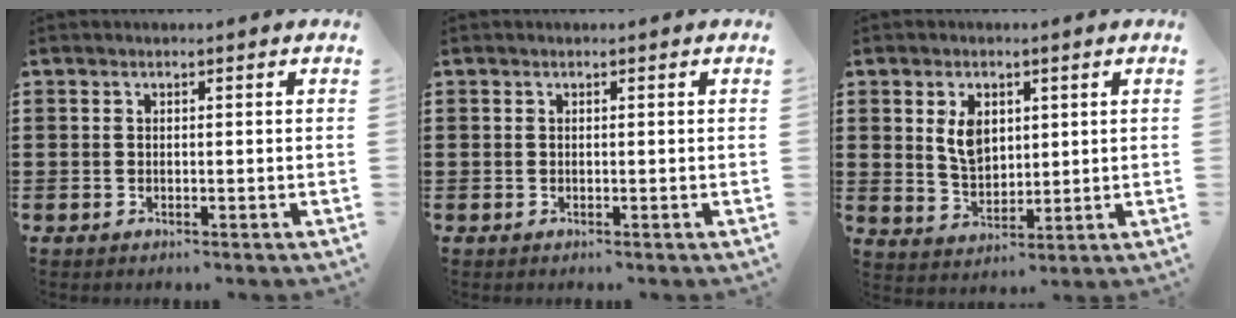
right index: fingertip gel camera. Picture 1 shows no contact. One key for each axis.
{"total": 0.0}
{"total": 5.5, "fx": 1.8, "fy": 3.6, "fz": 3.7, "tx": -0.077, "ty": 0.009, "tz": 0.031}